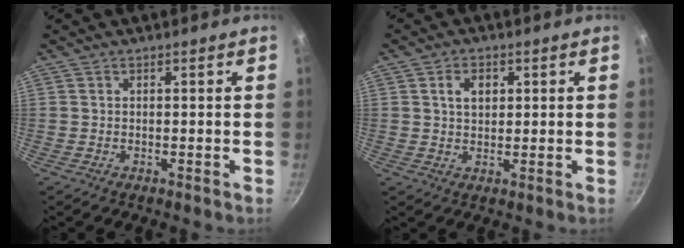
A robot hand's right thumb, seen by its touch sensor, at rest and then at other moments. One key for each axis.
{"total": 4.2, "fx": 1.3, "fy": 2.9, "fz": 2.7, "tx": -0.031, "ty": -0.001, "tz": 0.023}